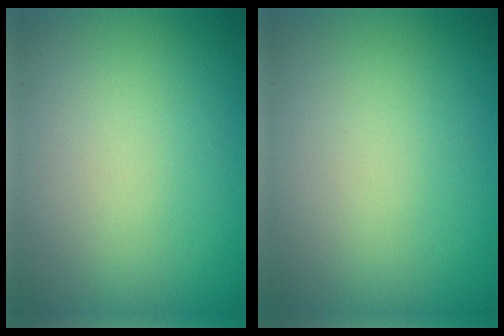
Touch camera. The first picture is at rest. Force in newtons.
{"total": 0.0}